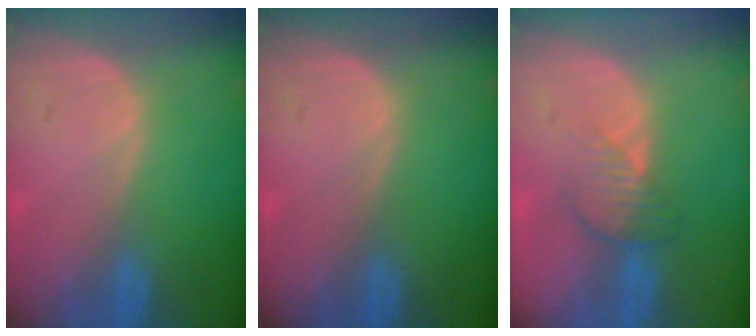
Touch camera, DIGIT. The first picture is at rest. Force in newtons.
{"total": 0.0}
{"total": 4.0, "press": 3.5, "slide": 2.1}